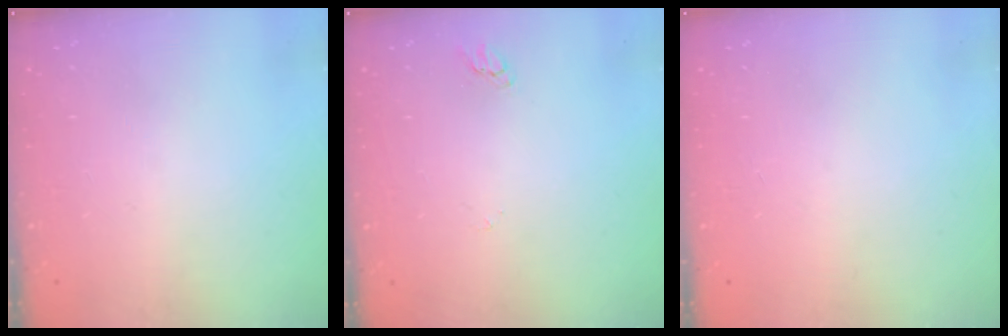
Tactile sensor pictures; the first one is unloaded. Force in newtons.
{"total": 2.2, "press": 2.2, "slide": 0.2}
{"total": 0.0}